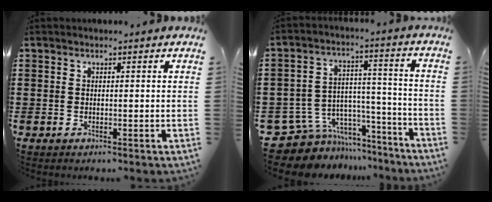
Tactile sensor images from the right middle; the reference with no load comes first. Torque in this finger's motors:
{"motor_torque": [0.12, -0.06, -0.06, -0.03]}